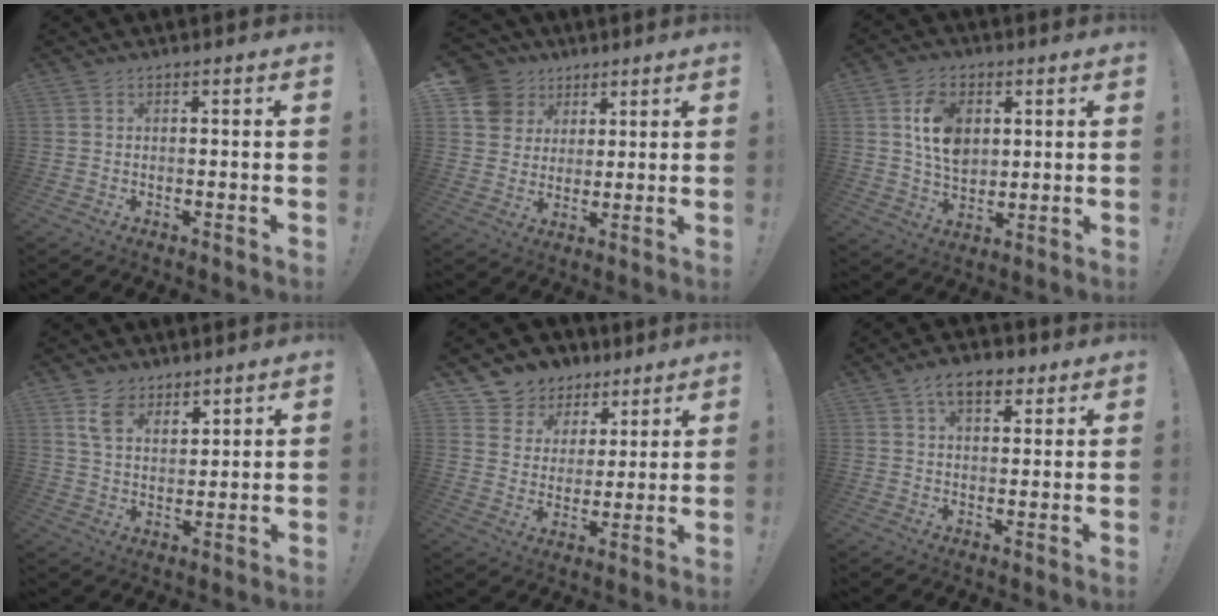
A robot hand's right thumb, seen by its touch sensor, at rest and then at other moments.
{"total": 11.2, "force": [4.9, 9.6, 2.8], "torque": [-0.038, -0.024, 0.102]}
{"total": 11.8, "force": [3.6, 8.7, 7.2], "torque": [-0.110, -0.004, 0.068]}
{"total": 8.3, "force": [6.4, 4.4, 2.9], "torque": [-0.060, -0.033, 0.123]}
{"total": 8.5, "force": [5.0, 6.7, 1.2], "torque": [-0.020, -0.045, 0.103]}
{"total": 7.2, "force": [3.7, 3.9, 4.8], "torque": [-0.068, -0.003, 0.065]}